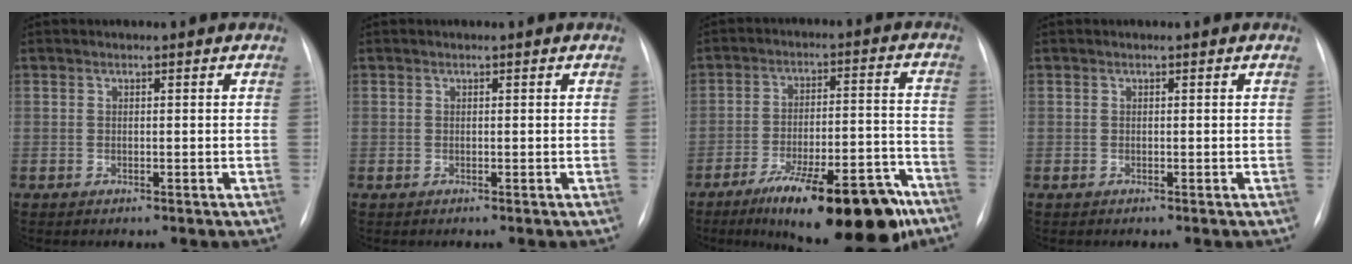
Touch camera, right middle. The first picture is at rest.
{"total": 0.0}
{"total": 19.7, "force": [-13.7, 4.4, 13.4], "torque": [-0.151, 0.022, -0.210]}
{"total": 0.0}